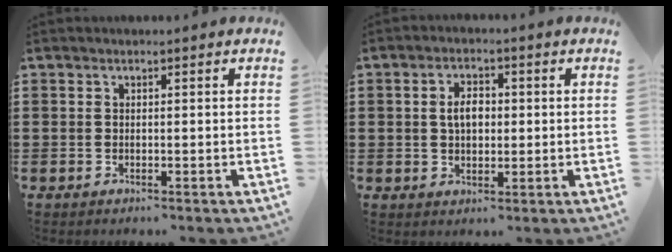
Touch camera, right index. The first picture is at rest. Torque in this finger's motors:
{"motor_torque": [0.17, 0.05, 0.13, 0.07]}